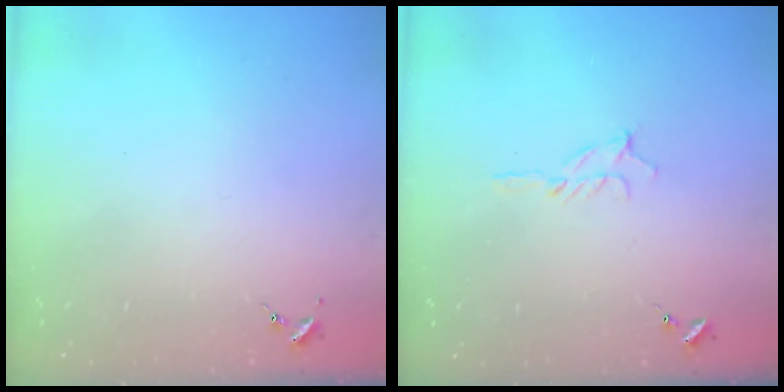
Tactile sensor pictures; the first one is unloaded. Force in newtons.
{"total": 5.0, "press": 5.0, "slide": 0.6}